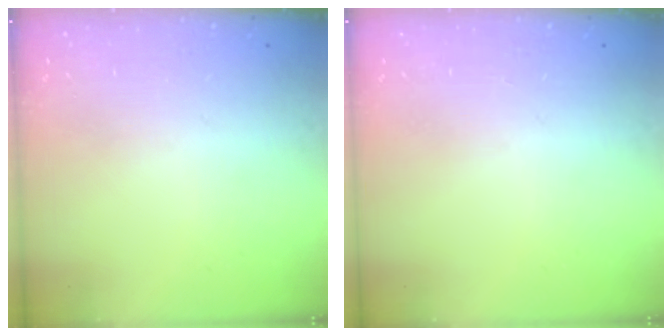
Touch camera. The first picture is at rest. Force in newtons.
{"total": 0.0}